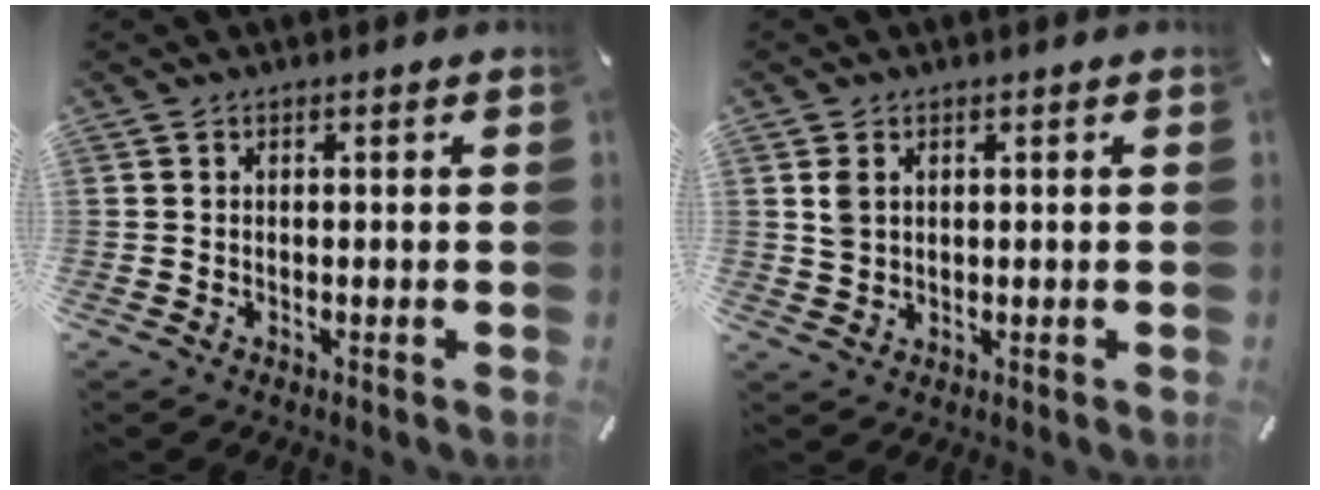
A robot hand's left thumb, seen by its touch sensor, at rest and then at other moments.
{"total": 2.9, "force": [1.1, 2.3, 1.3], "torque": [-0.029, 0.006, 0.021]}